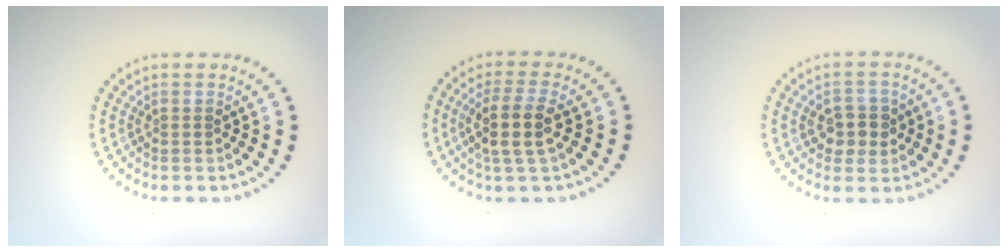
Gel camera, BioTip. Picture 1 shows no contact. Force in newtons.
{"total": 3.4, "press": 3.0, "slide": 1.6}
{"total": 2.8, "press": 2.8, "slide": 0.4}